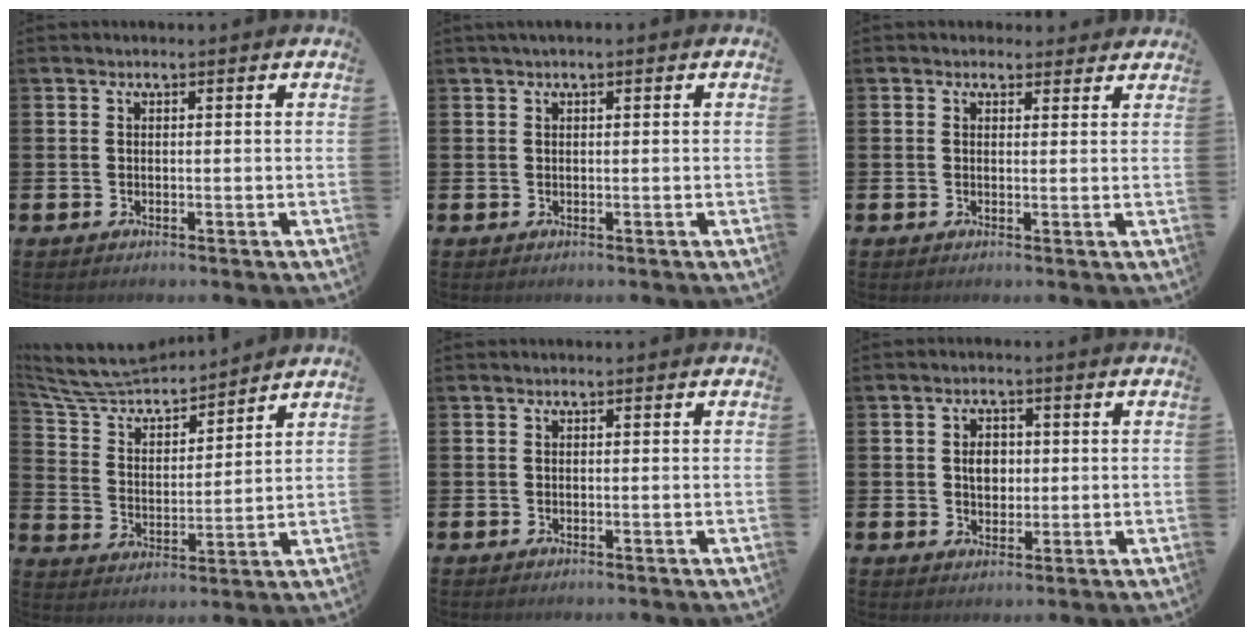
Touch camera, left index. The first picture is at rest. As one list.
[{"total": 0.8, "force": [0.4, 0.2, 0.6], "torque": [-0.010, 0.003, 0.006]}, {"total": 1.8, "force": [1.6, 0.9, -0.1], "torque": [0.015, -0.005, 0.025]}, {"total": 7.4, "force": [7.0, 1.7, 1.6], "torque": [-0.067, -0.054, 0.121]}, {"total": 0.0}, {"total": 3.3, "force": [0.5, 2.5, 2.1], "torque": [-0.016, -0.001, -0.001]}]